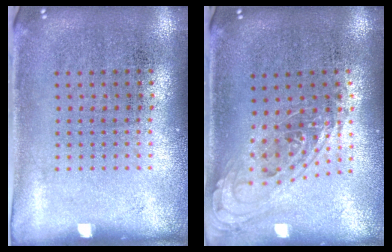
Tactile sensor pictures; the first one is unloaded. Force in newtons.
{"total": 1.0, "press": 1.0, "slide": 0.3}